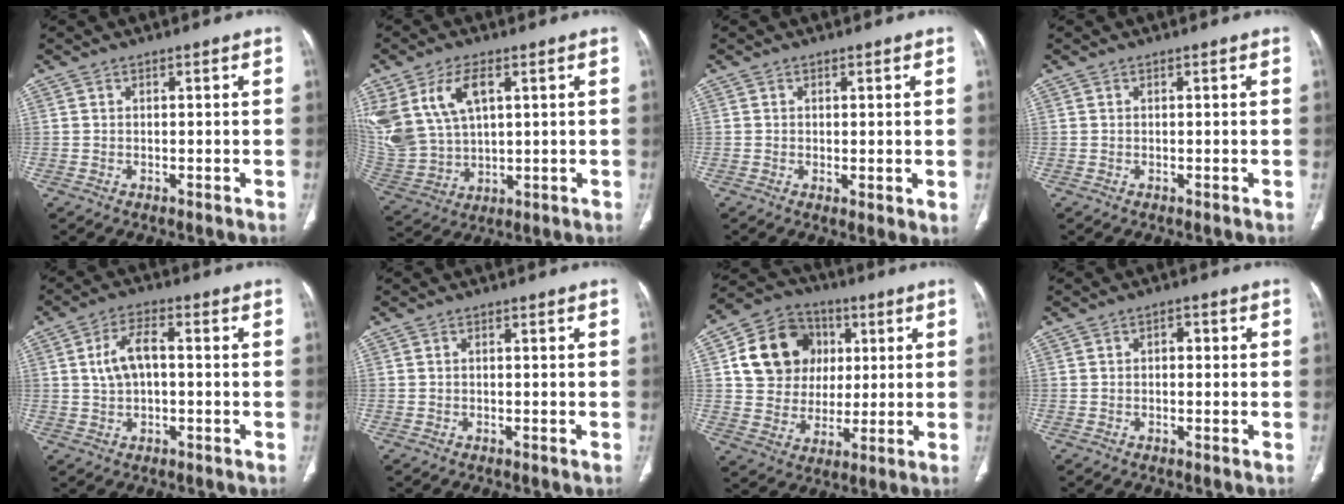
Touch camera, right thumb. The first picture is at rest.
{"total": 15.2, "force": [5.8, 8.9, 10.9], "torque": [-0.240, -0.011, 0.131]}
{"total": 2.5, "force": [0.1, 0.9, 2.3], "torque": [-0.042, -0.012, 0.000]}
{"total": 0.0}
{"total": 6.6, "force": [0.6, 3.5, 5.6], "torque": [-0.111, 0.019, 0.007]}
{"total": 0.0}
{"total": 15.6, "force": [3.8, 13.4, 7.1], "torque": [-0.095, 0.007, 0.070]}
{"total": 1.9, "force": [0.1, 1.2, 1.4], "torque": [-0.011, 0.010, -0.002]}